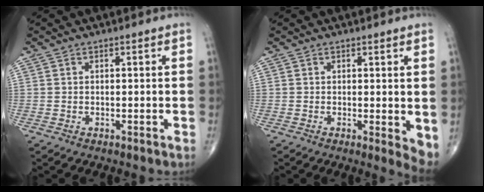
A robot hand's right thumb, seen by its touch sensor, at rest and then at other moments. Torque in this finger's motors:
{"motor_torque": [-0.17, 0.37, 0.03, -0.14, 0.01]}